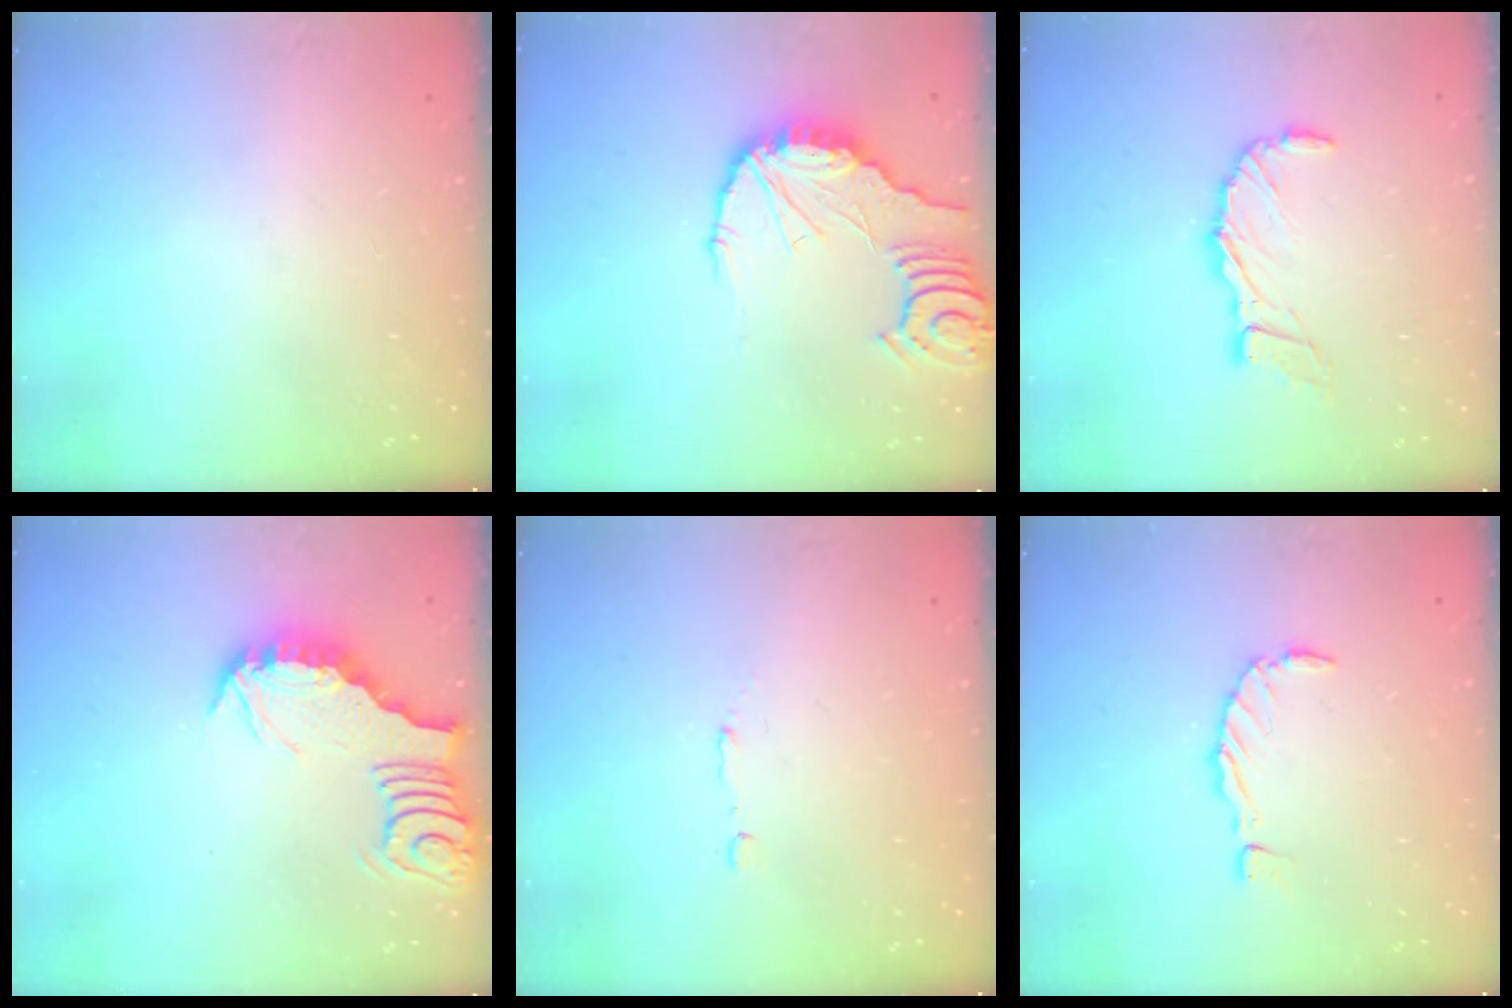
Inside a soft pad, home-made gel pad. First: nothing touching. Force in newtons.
{"total": 9.4, "press": 9.4, "slide": 1.1}
{"total": 9.9, "press": 9.9, "slide": 1.1}
{"total": 3.6, "press": 3.6, "slide": 0.3}
{"total": 2.9, "press": 2.9, "slide": 0.6}
{"total": 0.0}